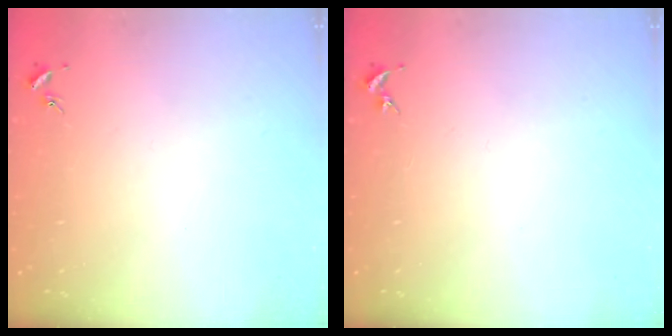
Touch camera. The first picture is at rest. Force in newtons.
{"total": 0.0}